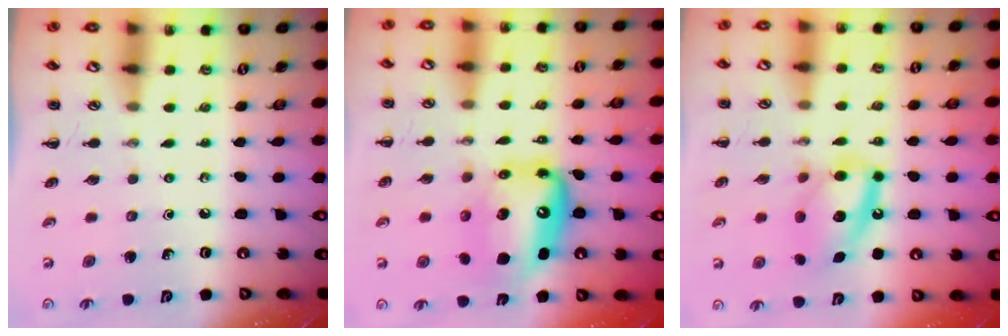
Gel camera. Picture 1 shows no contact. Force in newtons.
{"total": 12.2, "press": 11.8, "slide": 3.1}
{"total": 13.8, "press": 13.5, "slide": 2.6}